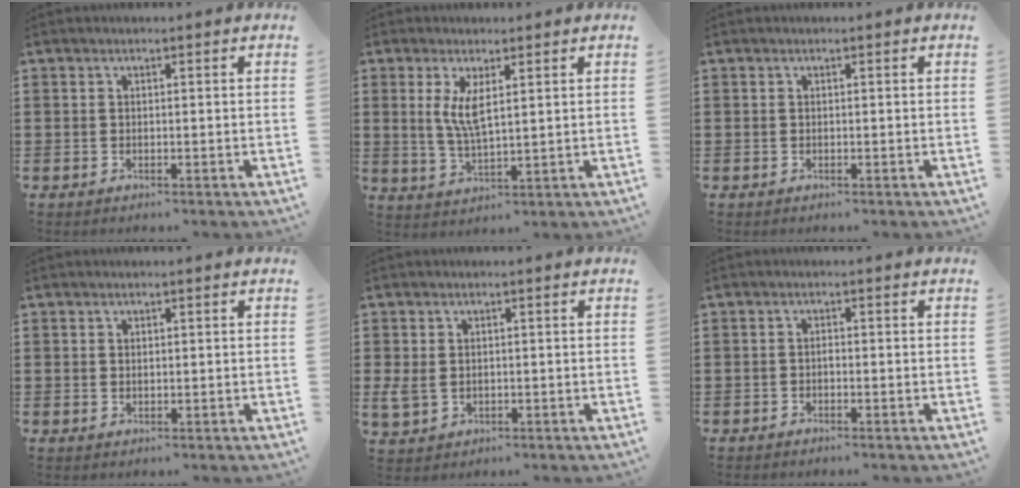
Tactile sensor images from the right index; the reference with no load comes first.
{"total": 5.0, "force": [1.6, 1.4, 4.5], "torque": [-0.094, 0.000, 0.028]}
{"total": 0.0}
{"total": 0.6, "force": [0.3, 0.5, 0.3], "torque": [-0.007, 0.004, 0.006]}
{"total": 2.1, "force": [0.2, 1.7, 1.2], "torque": [-0.036, 0.002, 0.000]}
{"total": 0.7, "force": [-0.5, 0.3, 0.5], "torque": [-0.012, -0.003, -0.008]}